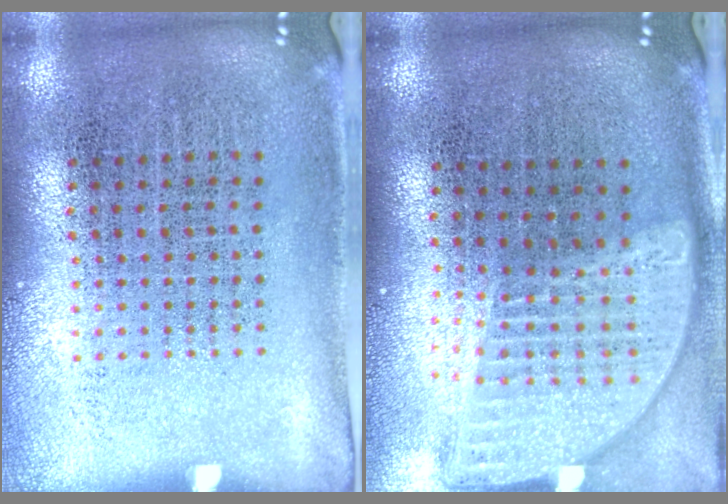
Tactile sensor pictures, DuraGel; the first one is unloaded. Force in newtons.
{"total": 1.9, "press": 1.6, "slide": 1.1}